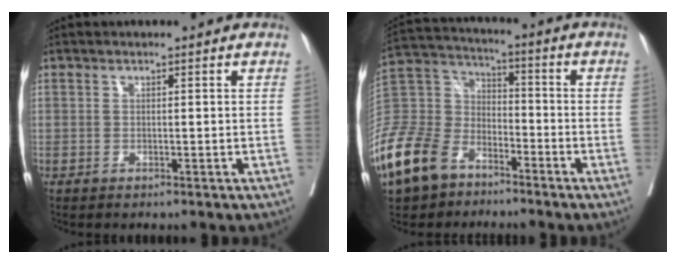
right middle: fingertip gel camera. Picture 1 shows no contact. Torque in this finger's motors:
{"motor_torque": [1.18, -0.96, 1.00, 0.14]}